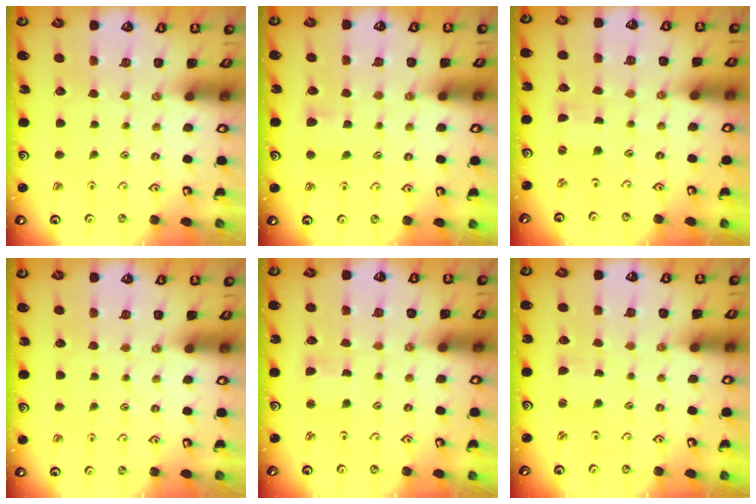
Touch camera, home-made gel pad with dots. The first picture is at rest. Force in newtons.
{"total": 4.5, "press": 4.5, "slide": 0.7}
{"total": 0.0}
{"total": 0.0}
{"total": 2.8, "press": 2.7, "slide": 0.6}
{"total": 1.5, "press": 1.4, "slide": 0.2}